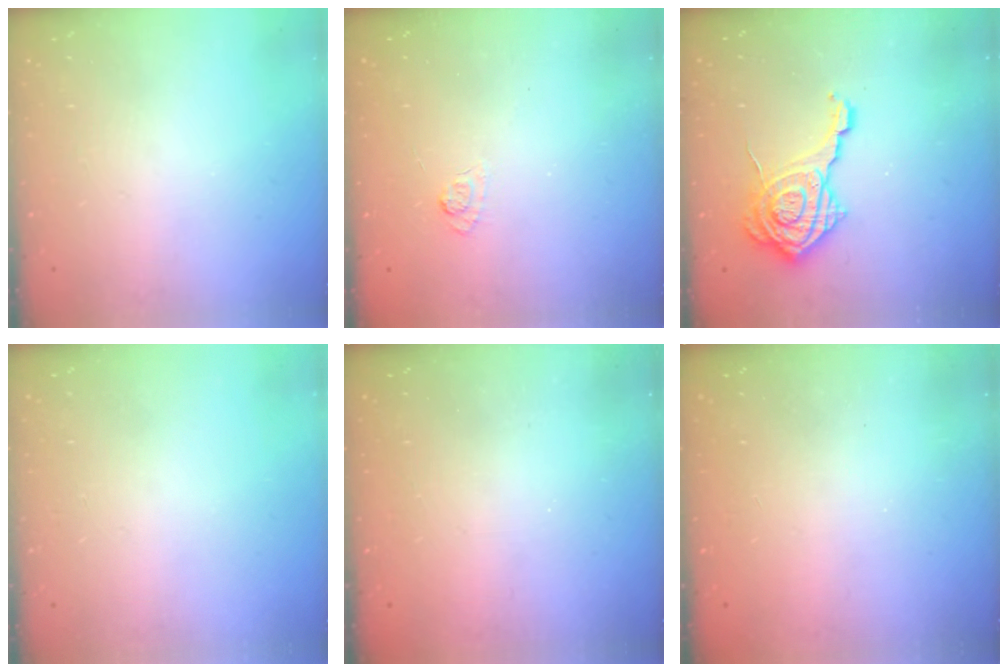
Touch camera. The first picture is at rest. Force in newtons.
{"total": 3.9, "press": 3.6, "slide": 1.5}
{"total": 15.8, "press": 15.7, "slide": 0.9}
{"total": 0.0}
{"total": 2.6, "press": 2.5, "slide": 0.8}
{"total": 2.1, "press": 2.0, "slide": 0.7}